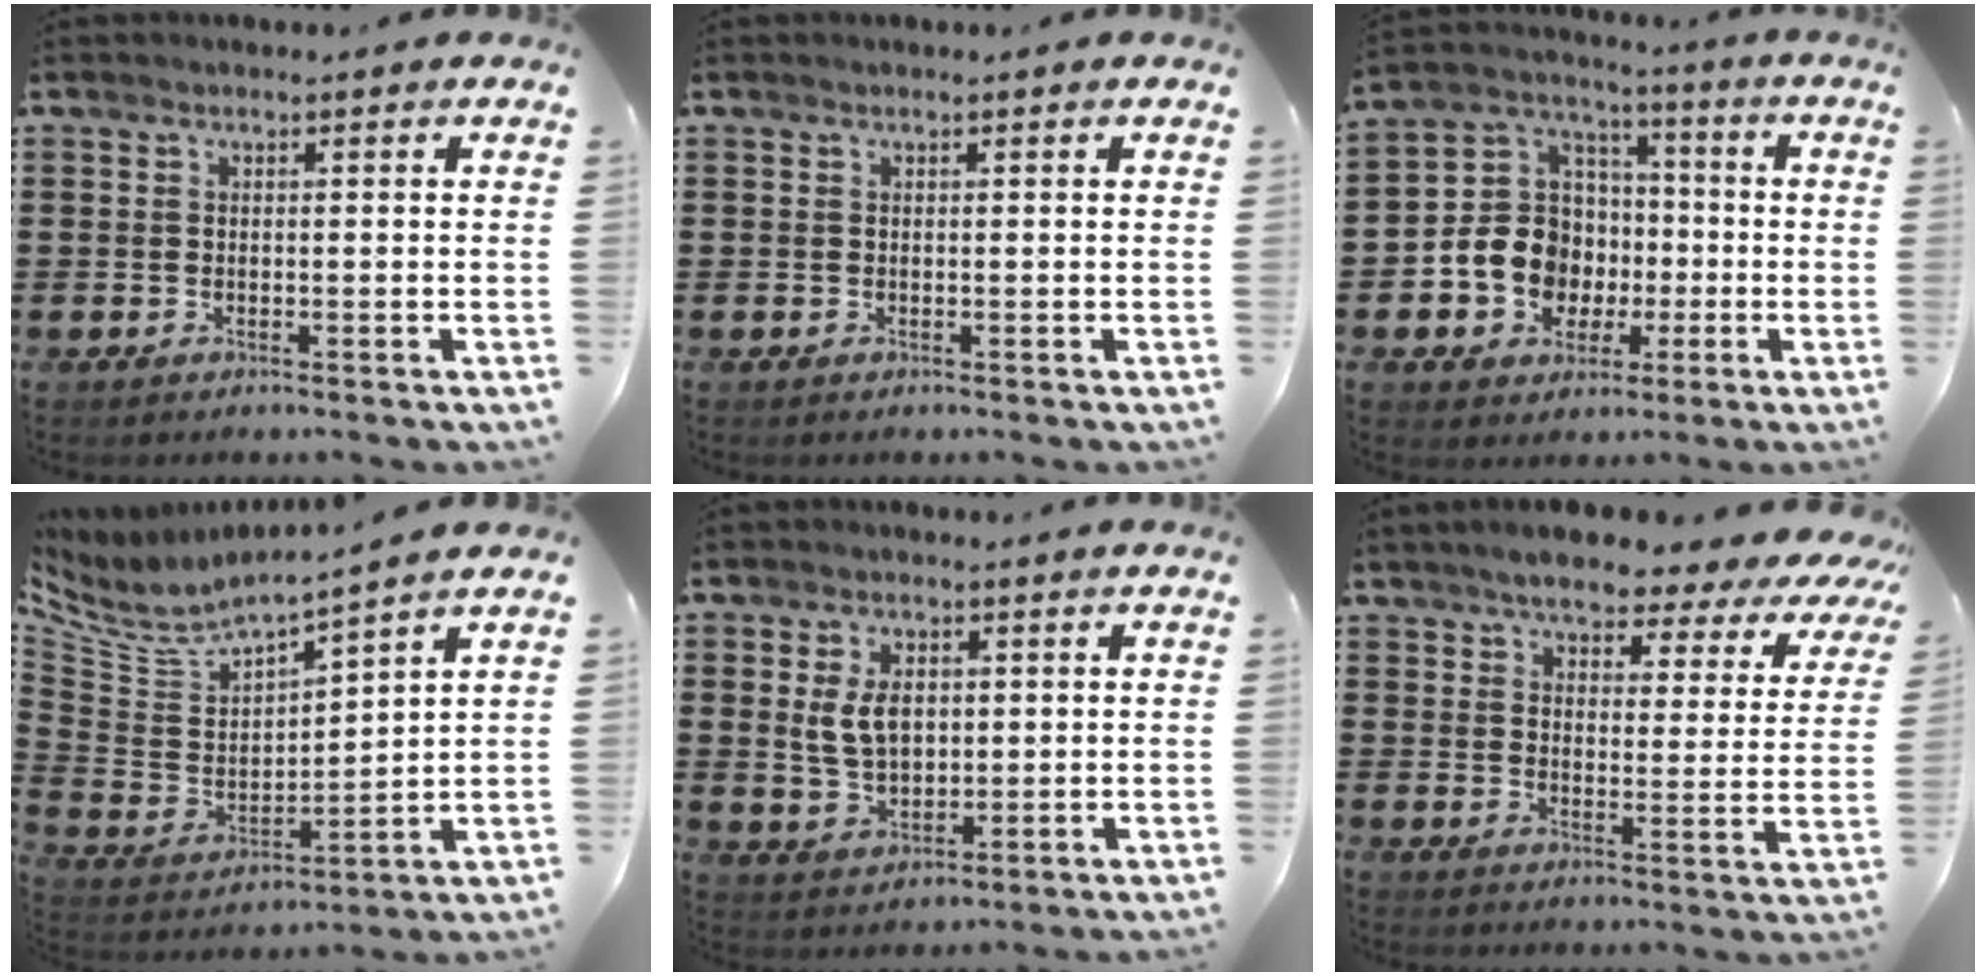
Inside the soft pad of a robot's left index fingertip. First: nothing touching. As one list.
[{"total": 0.0}, {"total": 9.9, "force": [-2.0, 9.0, 3.6], "torque": [-0.117, 0.011, -0.034]}, {"total": 4.6, "force": [4.0, 1.3, 1.8], "torque": [-0.062, -0.030, 0.061]}, {"total": 5.2, "force": [1.2, 3.2, 3.9], "torque": [-0.085, 0.005, 0.016]}, {"total": 5.7, "force": [5.2, 1.1, 2.2], "torque": [-0.060, -0.030, 0.085]}]